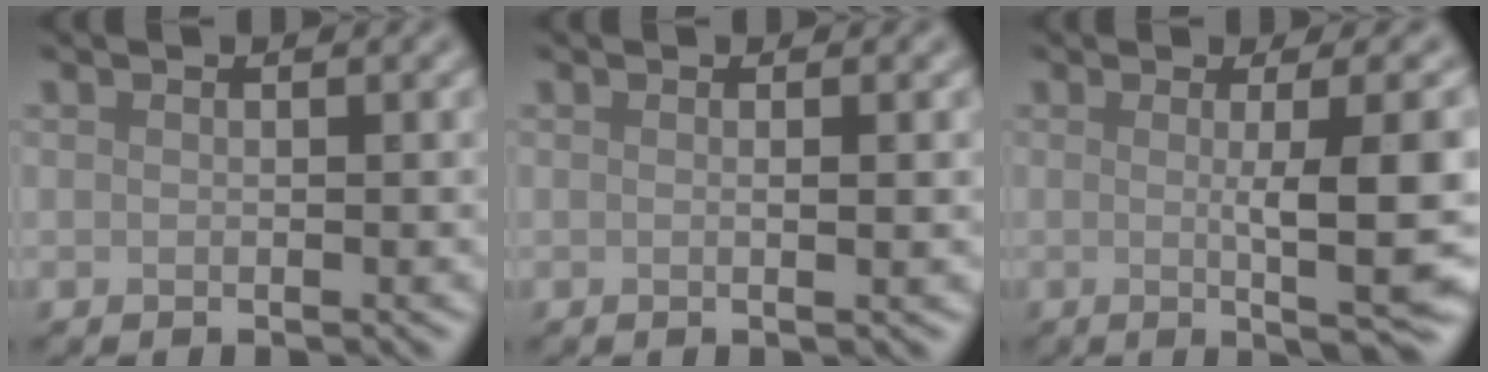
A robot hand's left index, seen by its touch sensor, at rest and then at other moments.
{"total": 1.4, "force": [0.0, 0.4, 1.3], "torque": [-0.014, 0.001, -0.004]}
{"total": 8.1, "force": [-0.4, 1.3, 7.9], "torque": [-0.108, -0.004, -0.004]}